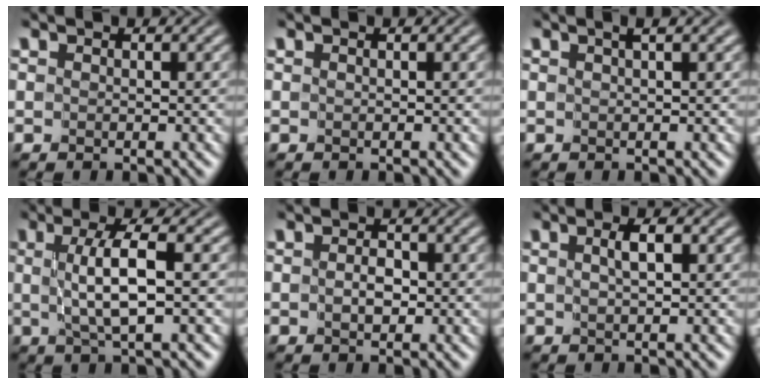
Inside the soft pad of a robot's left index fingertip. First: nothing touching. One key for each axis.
{"total": 0.0}
{"total": 2.0, "fx": 1.2, "fy": 0.4, "fz": 1.6, "tx": -0.008, "ty": -0.006, "tz": 0.008}
{"total": 4.0, "fx": 0.1, "fy": 0.6, "fz": 3.9, "tx": -0.076, "ty": 0.000, "tz": 0.006}
{"total": 1.3, "fx": -0.3, "fy": 0.8, "fz": 1.0, "tx": -0.017, "ty": -0.003, "tz": -0.004}
{"total": 1.4, "fx": 0.4, "fy": 0.2, "fz": 1.3, "tx": -0.021, "ty": 0.002, "tz": 0.007}